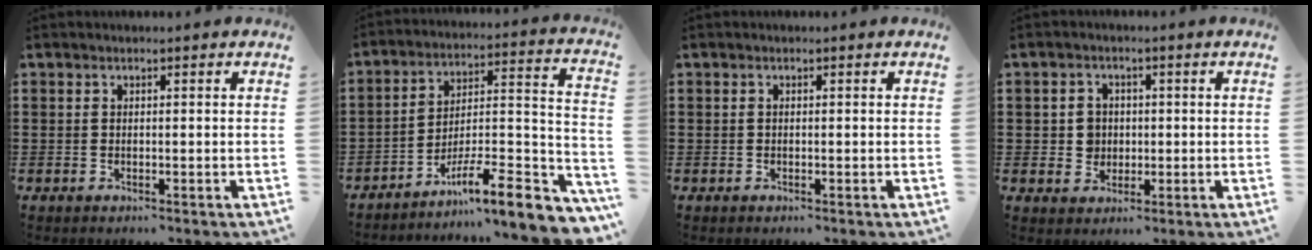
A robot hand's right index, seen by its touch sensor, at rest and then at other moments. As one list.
[{"total": 10.1, "force": [-7.1, 1.9, 7.0], "torque": [-0.100, 0.011, -0.132]}, {"total": 0.0}, {"total": 3.6, "force": [0.0, 3.3, 1.2], "torque": [-0.037, 0.010, -0.003]}]